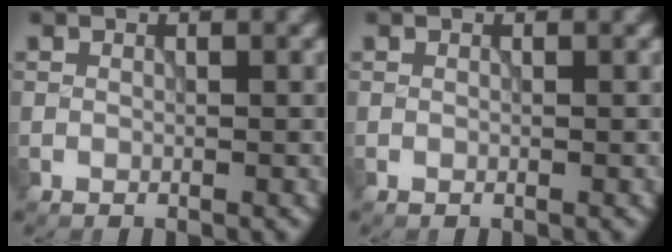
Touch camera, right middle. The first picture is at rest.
{"total": 0.0}